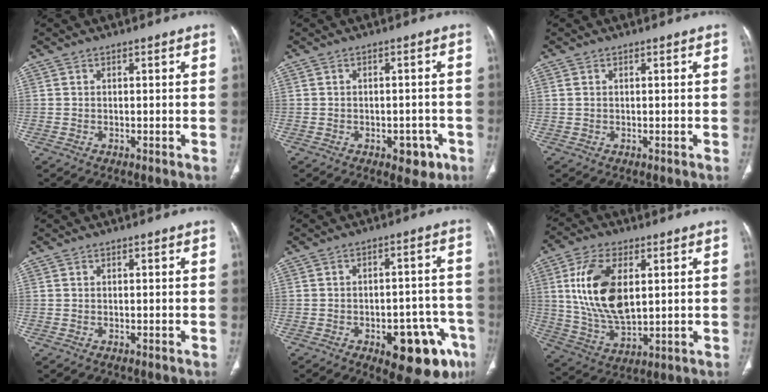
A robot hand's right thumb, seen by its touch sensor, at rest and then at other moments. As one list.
[{"total": 4.8, "force": [-2.3, 2.9, 3.0], "torque": [-0.015, 0.012, -0.024]}, {"total": 0.6, "force": [0.2, 0.4, 0.4], "torque": [-0.012, 0.011, 0.009]}, {"total": 0.0}, {"total": 16.3, "force": [-7.6, 7.2, 12.4], "torque": [-0.101, 0.043, -0.084]}, {"total": 16.0, "force": [3.4, 8.4, 13.2], "torque": [-0.254, -0.014, 0.074]}]